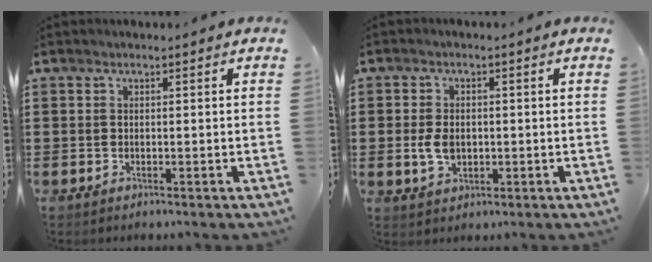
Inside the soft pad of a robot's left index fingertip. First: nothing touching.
{"total": 4.2, "force": [-0.2, 2.8, 3.2], "torque": [-0.078, 0.002, -0.008]}